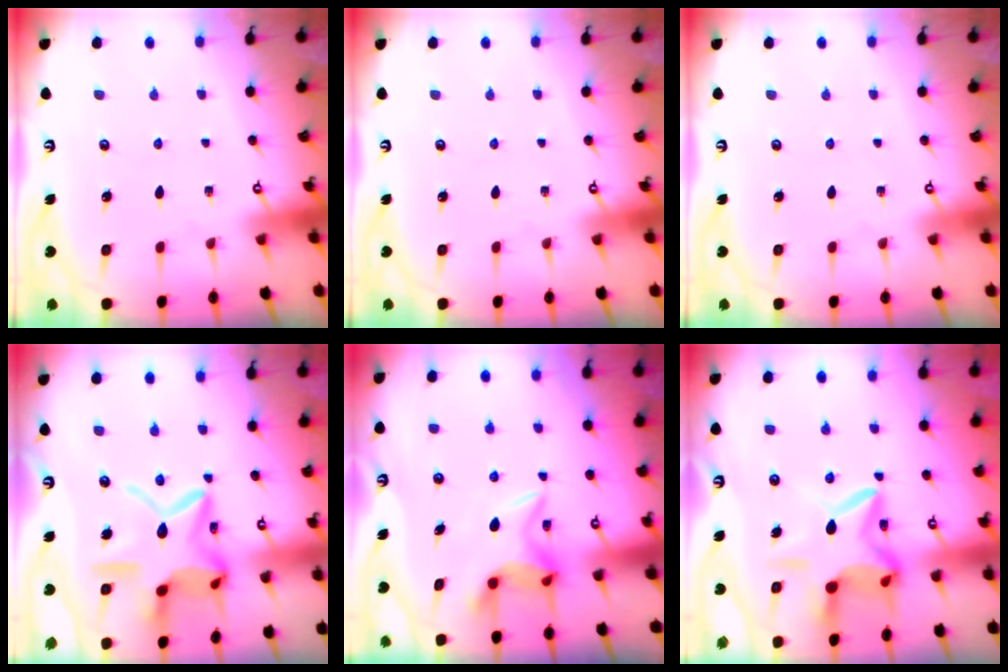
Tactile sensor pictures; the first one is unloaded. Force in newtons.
{"total": 0.0}
{"total": 0.0}
{"total": 18.1, "press": 18.0, "slide": 1.5}
{"total": 6.2, "press": 6.2, "slide": 0.3}
{"total": 12.8, "press": 12.7, "slide": 1.6}